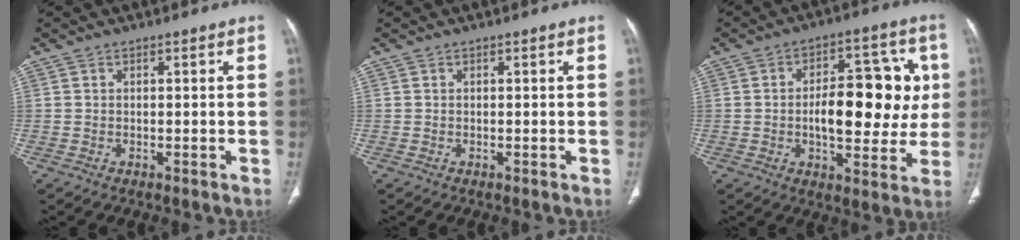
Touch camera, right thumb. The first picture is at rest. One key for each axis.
{"total": 0.0}
{"total": 17.2, "fx": 0.5, "fy": 8.6, "fz": 14.9, "tx": -0.171, "ty": 0.020, "tz": 0.009}